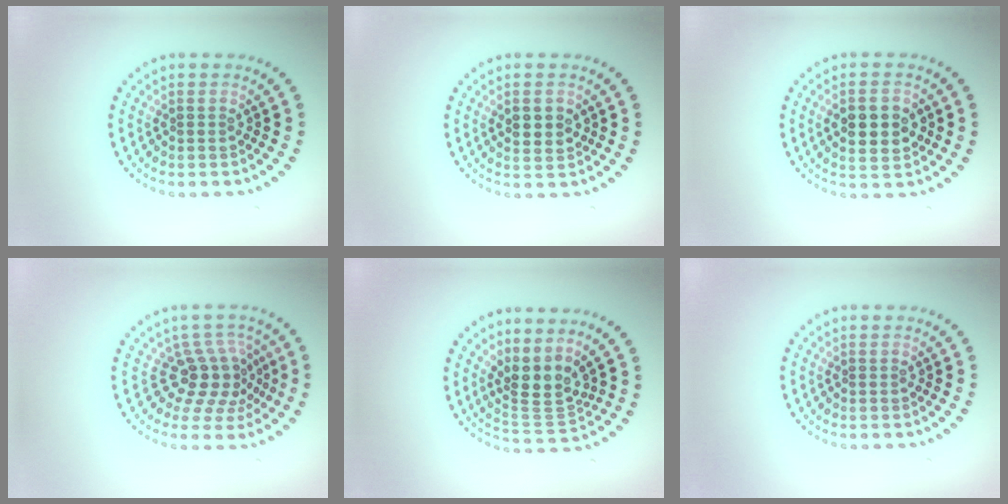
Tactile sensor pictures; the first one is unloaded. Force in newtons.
{"total": 2.9, "press": 2.9, "slide": 0.3}
{"total": 4.5, "press": 4.5, "slide": 0.1}
{"total": 4.1, "press": 2.9, "slide": 2.9}
{"total": 3.5, "press": 2.6, "slide": 2.4}
{"total": 0.0}